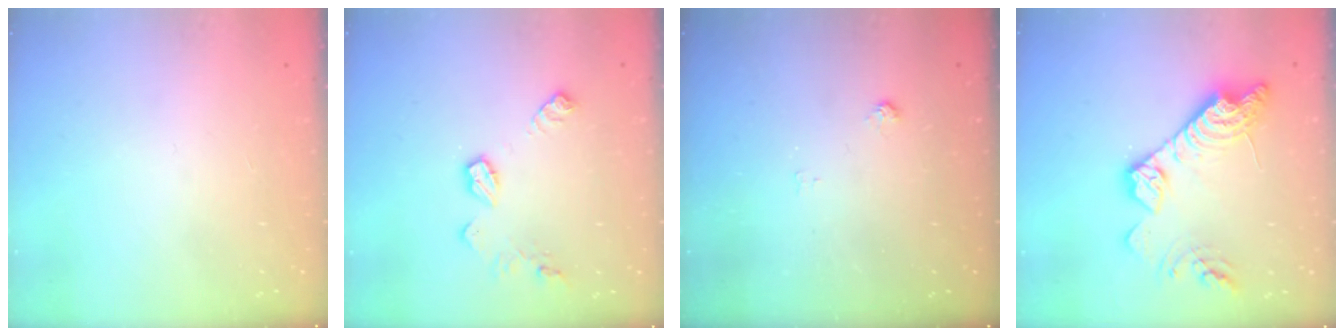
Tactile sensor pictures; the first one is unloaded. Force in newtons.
{"total": 9.1, "press": 9.1, "slide": 0.3}
{"total": 5.6, "press": 5.6, "slide": 0.7}
{"total": 17.2, "press": 17.2, "slide": 1.4}